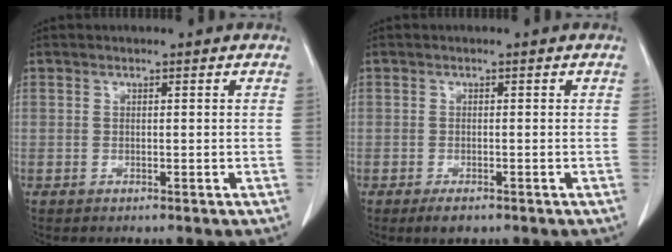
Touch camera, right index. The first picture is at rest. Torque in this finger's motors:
{"motor_torque": [-0.05, 0.00, 0.06, 0.00]}